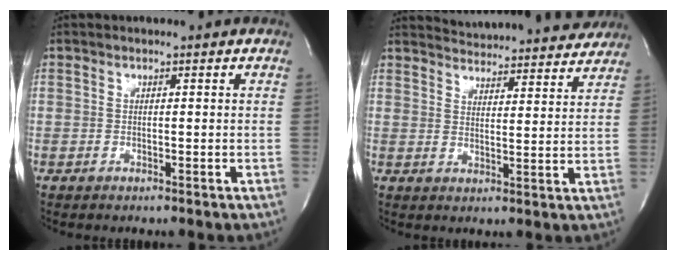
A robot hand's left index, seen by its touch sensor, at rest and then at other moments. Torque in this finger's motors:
{"motor_torque": [0.27, -0.29, 0.51, 0.07]}